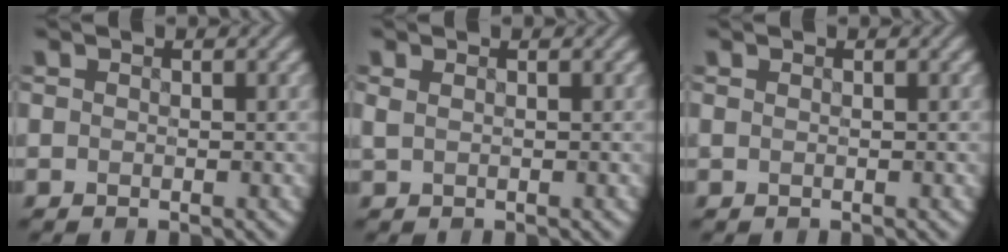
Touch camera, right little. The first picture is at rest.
{"total": 0.7, "force": [0.6, 0.1, 0.4], "torque": [-0.012, 0.008, 0.011]}
{"total": 0.0}